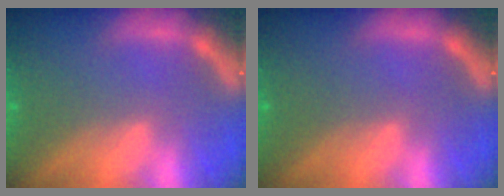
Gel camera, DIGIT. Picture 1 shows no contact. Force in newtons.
{"total": 0.0}